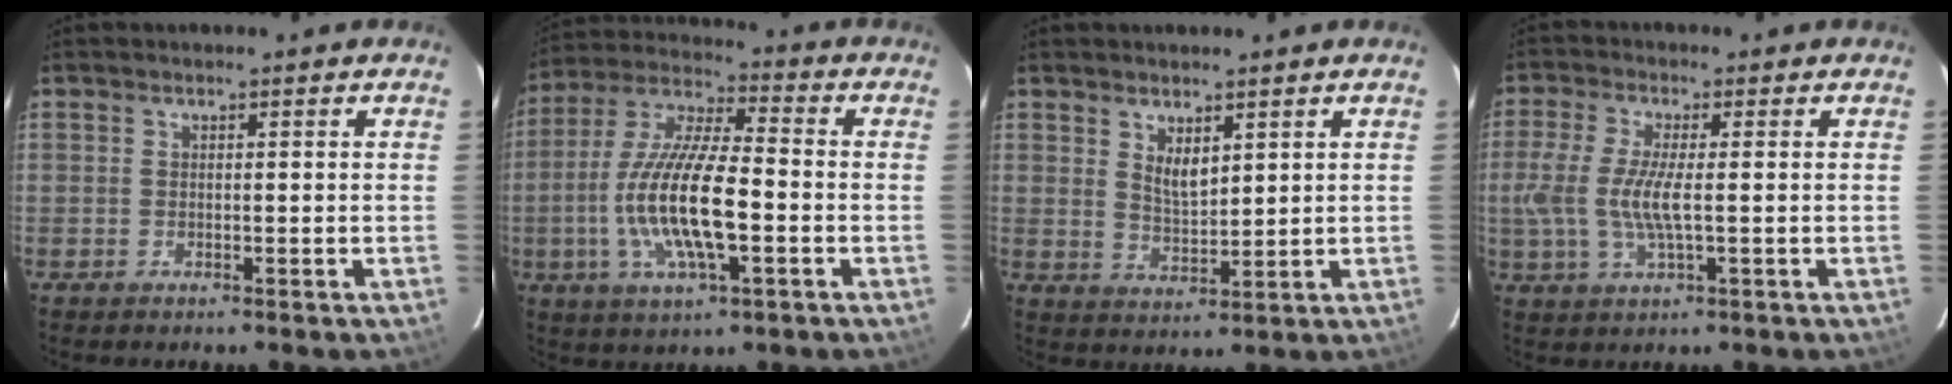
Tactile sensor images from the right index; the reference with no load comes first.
{"total": 16.2, "force": [-3.5, 4.5, 15.1], "torque": [-0.304, -0.006, -0.066]}
{"total": 4.3, "force": [2.4, 1.9, 3.0], "torque": [-0.049, -0.006, 0.046]}
{"total": 8.0, "force": [-0.6, 1.8, 7.7], "torque": [-0.166, -0.006, -0.012]}